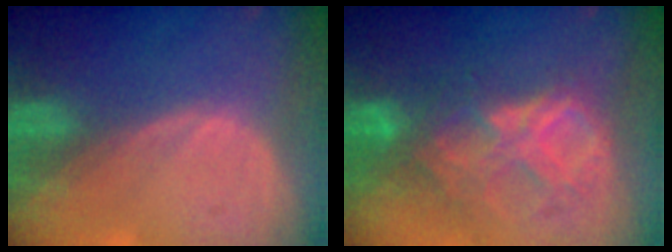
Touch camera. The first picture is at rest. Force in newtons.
{"total": 9.0, "press": 7.8, "slide": 4.5}